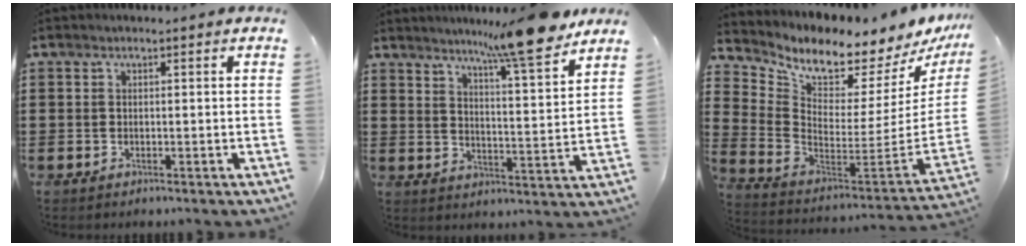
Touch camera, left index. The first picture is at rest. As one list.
[{"total": 11.0, "force": [9.5, -0.6, 5.4], "torque": [-0.093, -0.057, 0.157]}, {"total": 5.9, "force": [5.5, 1.1, 1.8], "torque": [-0.069, -0.070, 0.089]}]